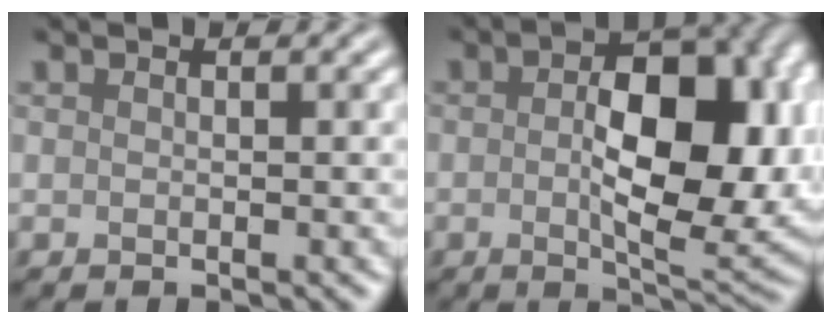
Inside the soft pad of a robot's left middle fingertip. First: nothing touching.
{"total": 11.0, "force": [0.1, 5.4, 9.5], "torque": [-0.132, 0.002, 0.002]}